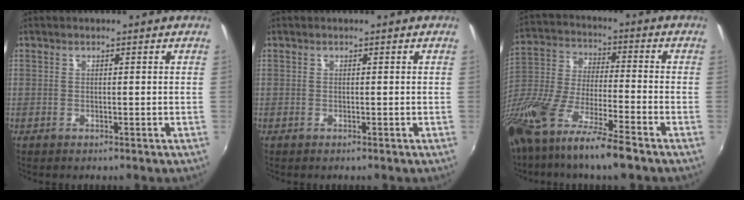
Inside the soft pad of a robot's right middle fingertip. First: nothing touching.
{"total": 0.0}
{"total": 20.7, "force": [-14.2, 3.6, 14.6], "torque": [-0.293, -0.050, -0.267]}